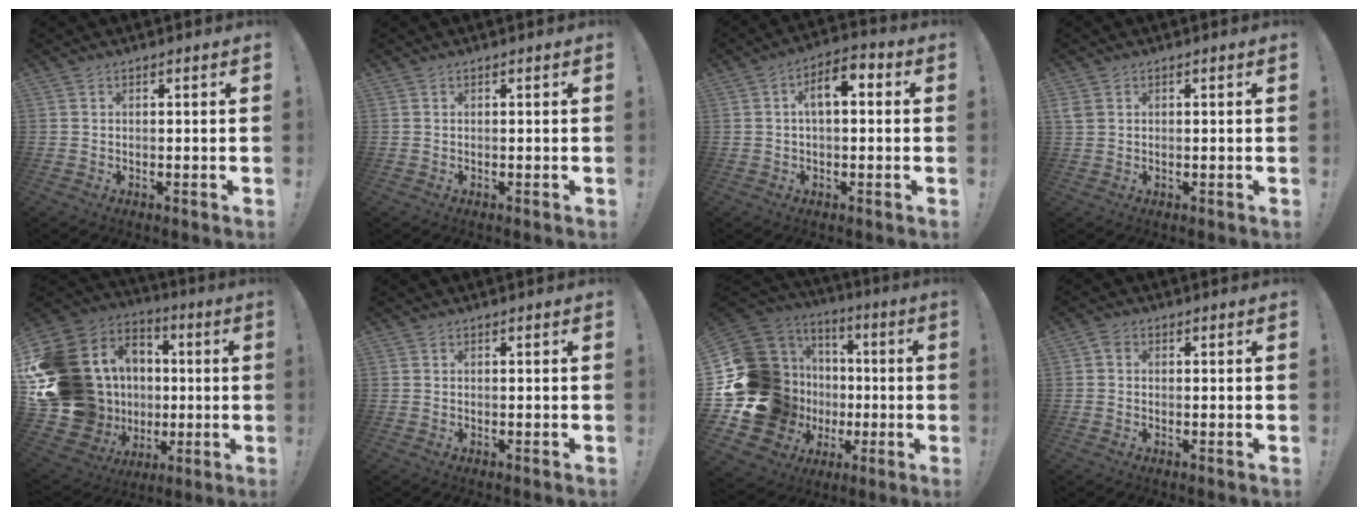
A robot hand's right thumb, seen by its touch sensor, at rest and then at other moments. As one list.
[{"total": 0.0}, {"total": 7.7, "force": [1.3, 3.9, 6.6], "torque": [-0.095, 0.002, 0.019]}, {"total": 2.3, "force": [0.9, 1.8, 1.2], "torque": [-0.031, 0.008, 0.020]}, {"total": 24.6, "force": [0.8, 21.1, 12.6], "torque": [-0.229, -0.021, 0.105]}, {"total": 0.0}, {"total": 24.4, "force": [-1.4, 20.5, 13.1], "torque": [-0.249, -0.027, 0.060]}, {"total": 1.9, "force": [0.0, 1.6, 1.0], "torque": [-0.026, 0.010, 0.001]}]